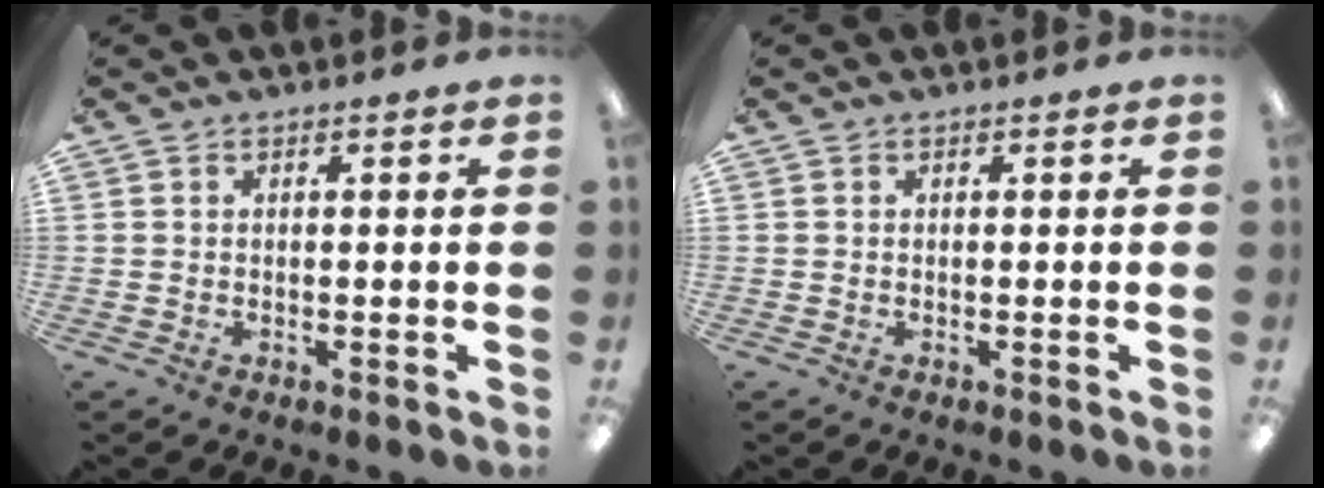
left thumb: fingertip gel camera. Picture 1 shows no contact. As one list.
[{"total": 0.0}]